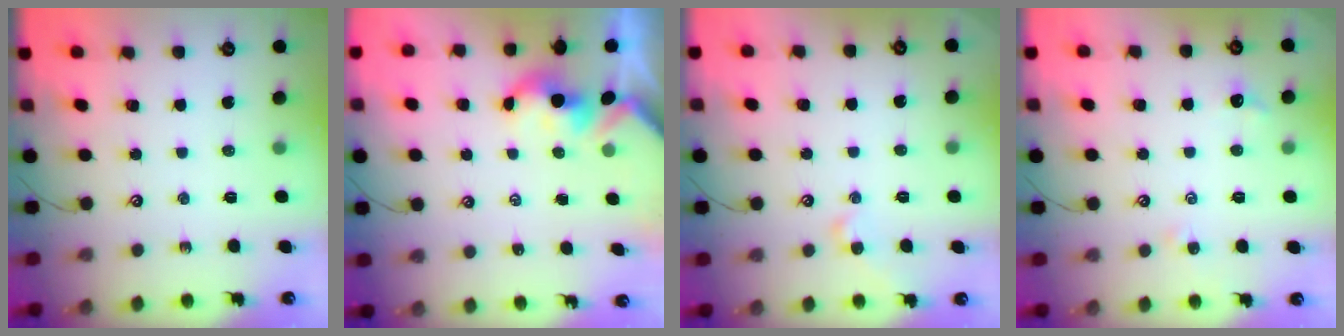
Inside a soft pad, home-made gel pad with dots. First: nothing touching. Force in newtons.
{"total": 1.6, "press": 1.5, "slide": 0.4}
{"total": 2.5, "press": 2.5, "slide": 0.4}
{"total": 1.6, "press": 1.5, "slide": 0.6}